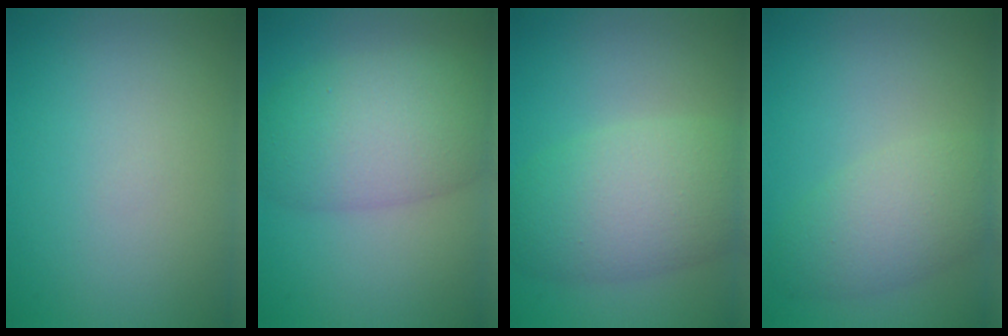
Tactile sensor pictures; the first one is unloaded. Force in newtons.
{"total": 7.5, "press": 7.5, "slide": 0.2}
{"total": 7.1, "press": 7.1, "slide": 0.4}
{"total": 4.2, "press": 4.2, "slide": 0.3}